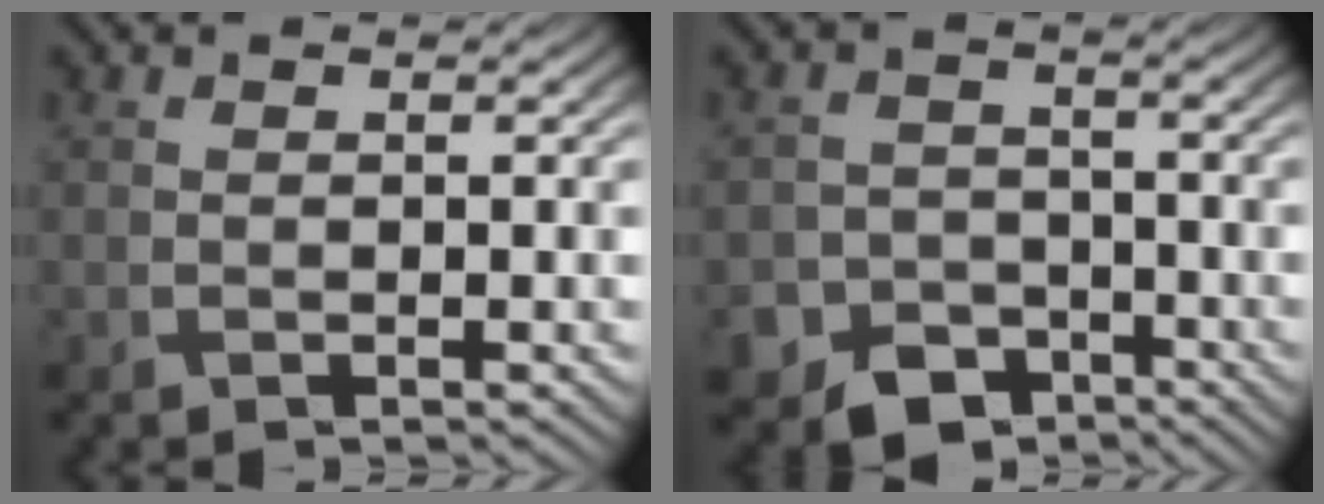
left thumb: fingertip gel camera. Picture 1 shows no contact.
{"total": 6.1, "force": [-4.0, 4.2, 1.9], "torque": [-0.035, -0.012, -0.071]}